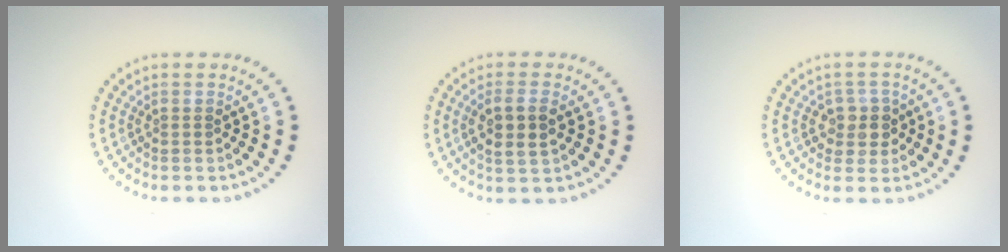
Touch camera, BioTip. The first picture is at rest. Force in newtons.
{"total": 2.9, "press": 2.7, "slide": 0.8}
{"total": 2.2, "press": 2.1, "slide": 0.8}